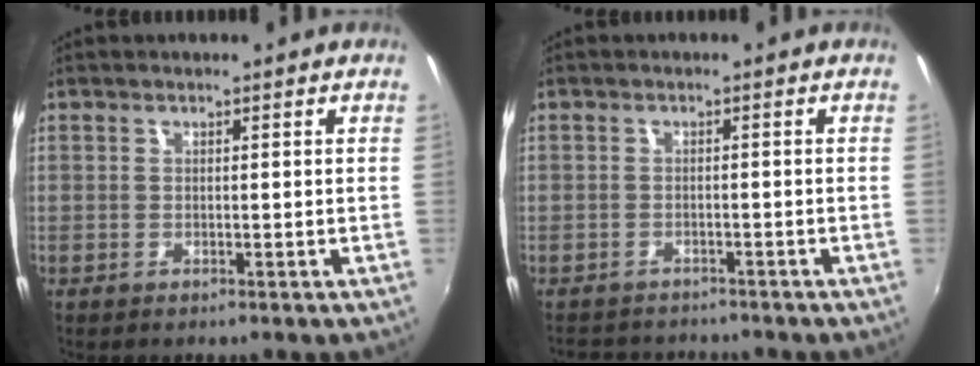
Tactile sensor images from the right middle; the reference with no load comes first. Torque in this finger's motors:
{"motor_torque": [-0.22, -0.07, -0.32, -0.04]}